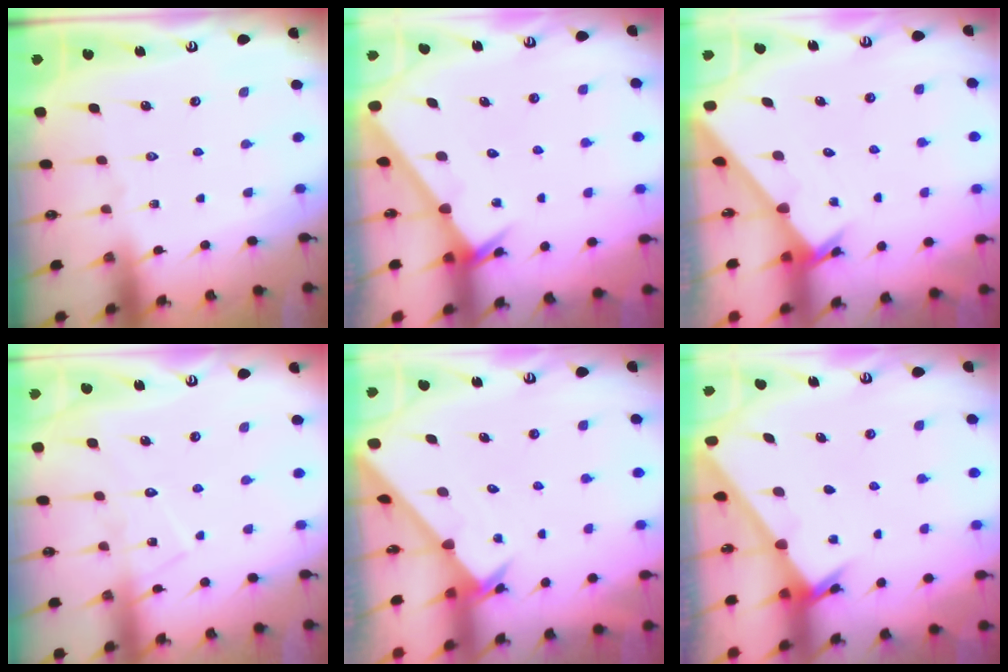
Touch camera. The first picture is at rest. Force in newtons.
{"total": 2.6, "press": 2.6, "slide": 0.0}
{"total": 1.3, "press": 1.3, "slide": 0.1}
{"total": 8.8, "press": 8.8, "slide": 0.6}
{"total": 2.2, "press": 2.2, "slide": 0.2}
{"total": 2.4, "press": 2.4, "slide": 0.2}